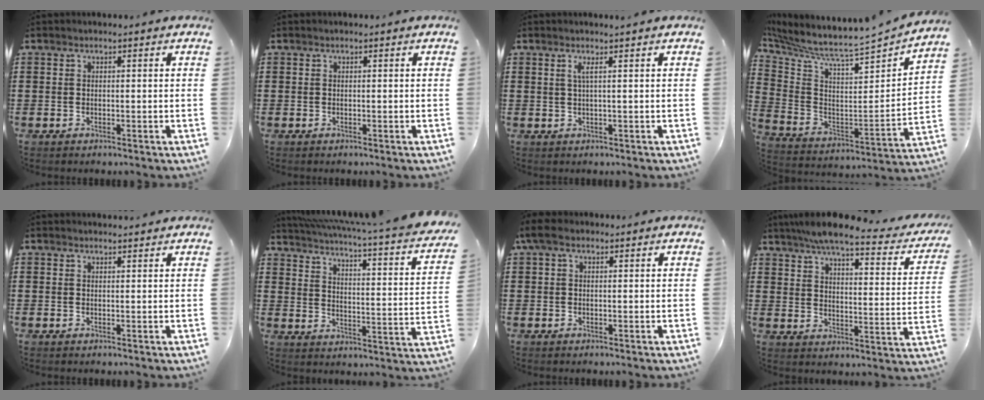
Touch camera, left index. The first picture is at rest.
{"total": 0.0}
{"total": 1.7, "force": [0.6, -0.3, 1.6], "torque": [-0.033, -0.004, 0.010]}
{"total": 4.3, "force": [4.0, -0.2, 1.5], "torque": [-0.058, -0.058, 0.055]}
{"total": 1.1, "force": [1.1, 0.1, 0.1], "torque": [-0.005, -0.001, 0.021]}
{"total": 3.2, "force": [2.3, -0.5, 2.2], "torque": [-0.058, -0.035, 0.029]}
{"total": 2.9, "force": [0.9, 1.7, 2.2], "torque": [-0.055, 0.006, 0.011]}
{"total": 6.8, "force": [5.8, 0.3, 3.5], "torque": [-0.086, -0.034, 0.096]}